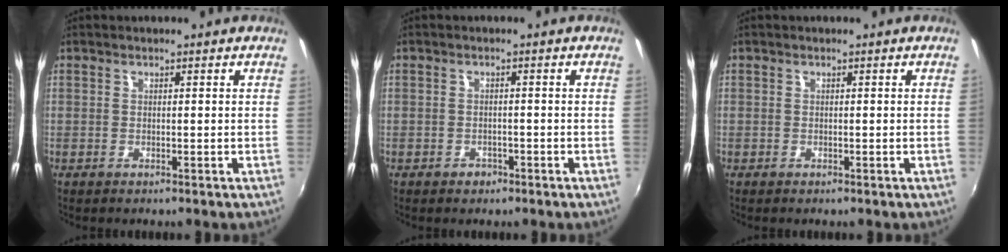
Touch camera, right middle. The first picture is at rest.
{"total": 1.6, "force": [-1.0, 1.2, 0.4], "torque": [-0.009, -0.001, -0.015]}
{"total": 0.0}